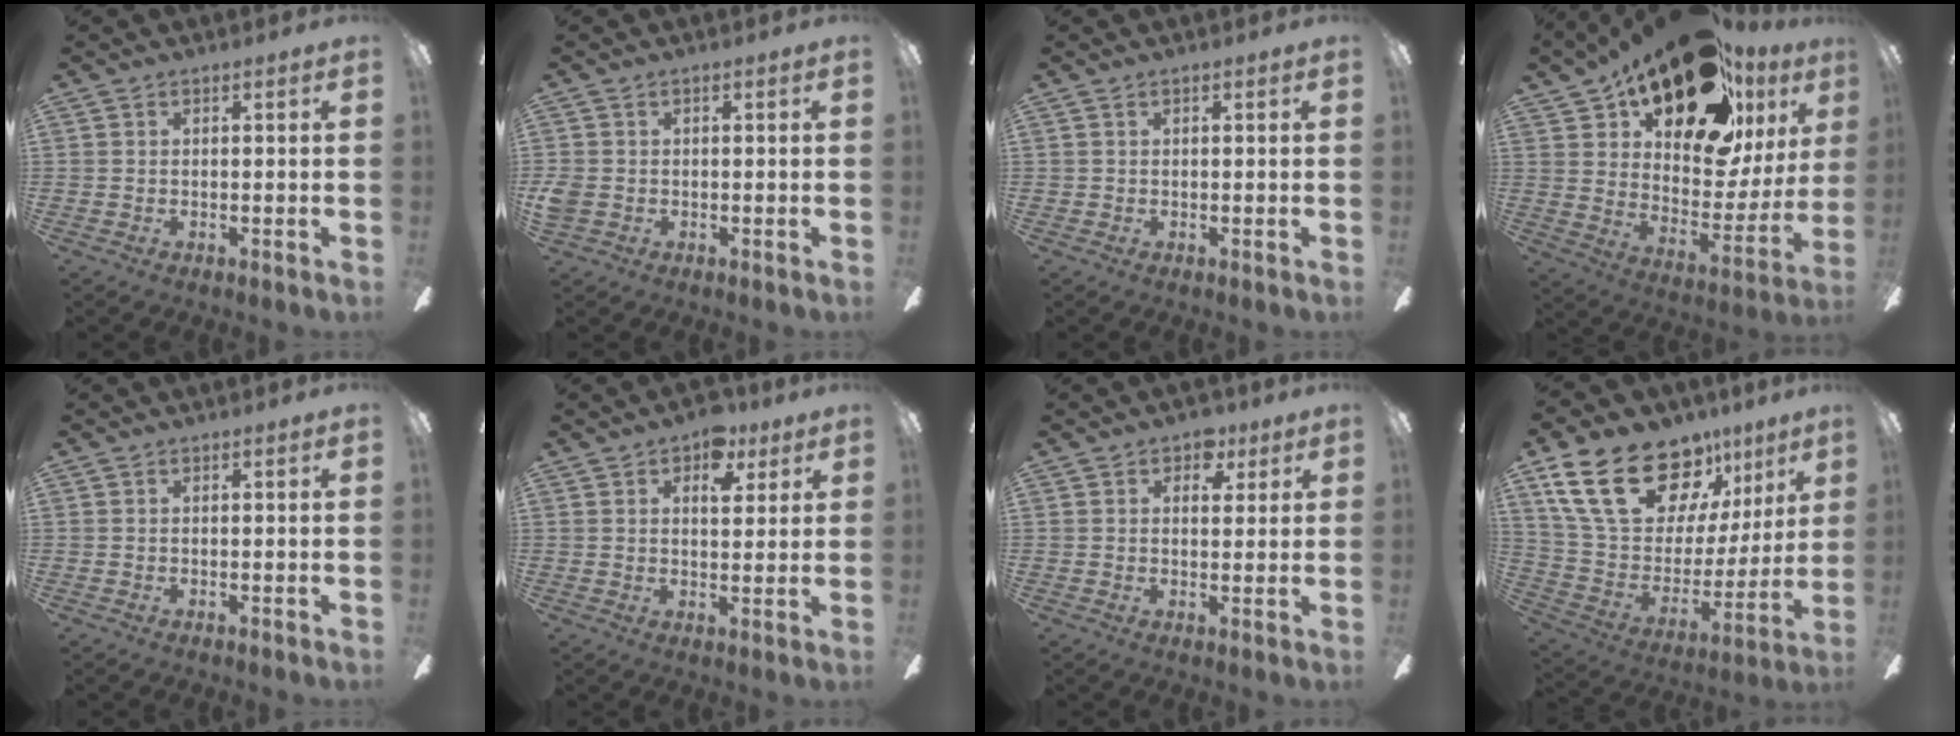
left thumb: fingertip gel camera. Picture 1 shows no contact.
{"total": 2.8, "force": [-0.4, 2.4, 1.5], "torque": [-0.031, 0.005, -0.008]}
{"total": 0.5, "force": [0.1, 0.4, 0.2], "torque": [-0.005, 0.003, 0.001]}
{"total": 25.5, "force": [18.0, 11.6, 13.9], "torque": [-0.206, -0.108, 0.313]}
{"total": 0.0}
{"total": 7.8, "force": [4.4, 4.5, 4.6], "torque": [-0.045, -0.011, 0.071]}
{"total": 5.3, "force": [3.2, 3.3, 2.6], "torque": [-0.020, -0.008, 0.052]}
{"total": 25.6, "force": [15.6, 14.3, 14.3], "torque": [-0.247, -0.087, 0.290]}